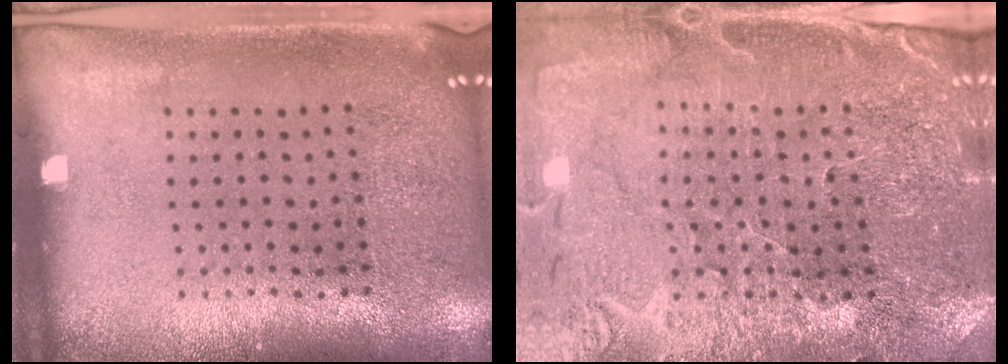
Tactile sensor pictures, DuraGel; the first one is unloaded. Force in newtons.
{"total": 1.5, "press": 1.5, "slide": 0.1}